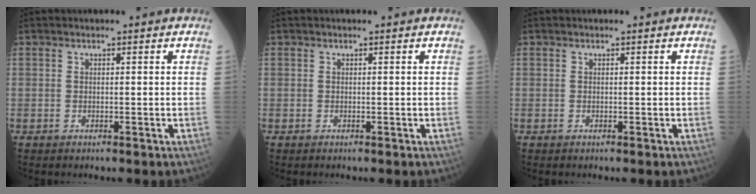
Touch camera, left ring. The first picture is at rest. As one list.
[{"total": 0.0}, {"total": 0.0}]